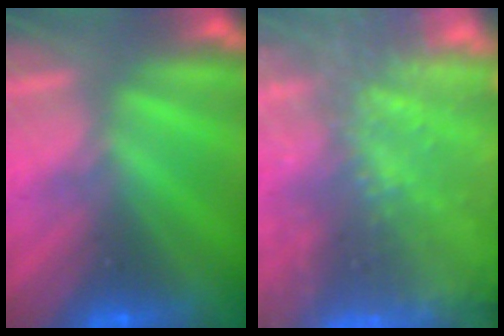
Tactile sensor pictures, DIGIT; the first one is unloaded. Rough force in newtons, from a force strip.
{"total": 5.8}